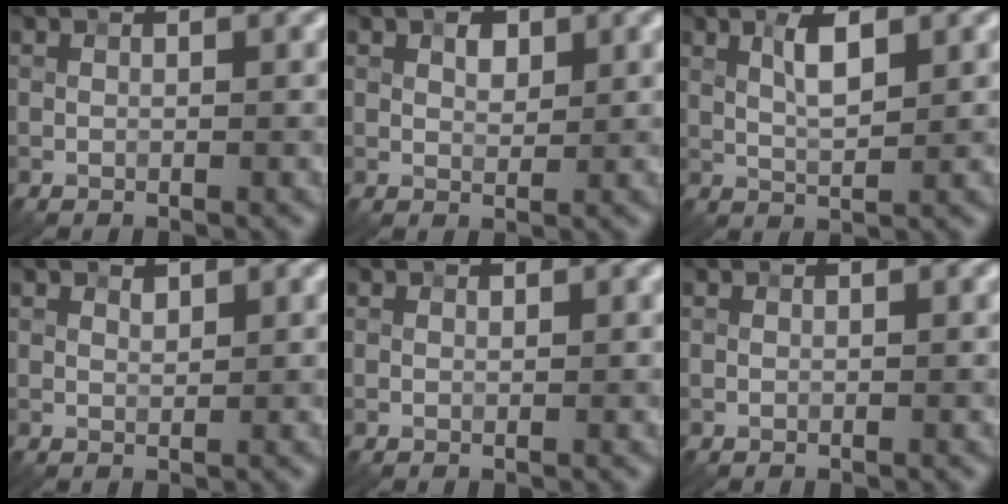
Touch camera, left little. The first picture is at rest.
{"total": 1.7, "force": [0.8, 1.0, 1.1], "torque": [-0.015, 0.002, 0.013]}
{"total": 3.0, "force": [1.1, 0.9, 2.6], "torque": [-0.053, 0.002, 0.020]}
{"total": 0.8, "force": [0.6, 0.3, 0.4], "torque": [-0.009, -0.002, 0.011]}
{"total": 0.0}
{"total": 0.0}